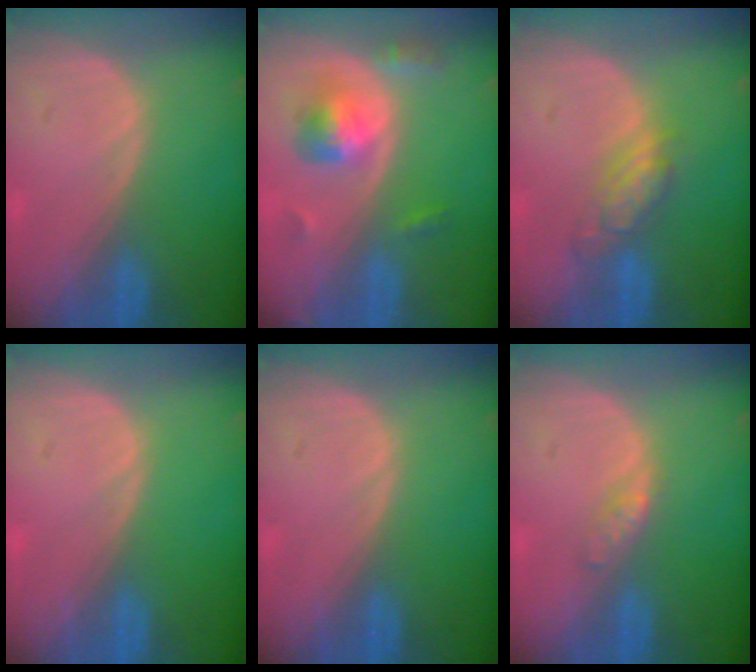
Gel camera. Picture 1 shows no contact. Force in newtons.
{"total": 5.7, "press": 5.2, "slide": 2.4}
{"total": 5.4, "press": 4.6, "slide": 2.8}
{"total": 0.0}
{"total": 0.0}
{"total": 2.0, "press": 2.0, "slide": 0.1}